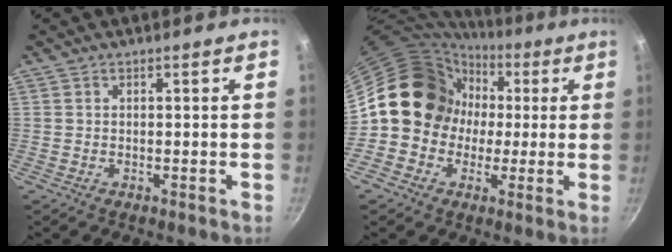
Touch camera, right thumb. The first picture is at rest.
{"total": 14.6, "force": [0.9, 13.2, 6.3], "torque": [-0.053, 0.030, 0.001]}